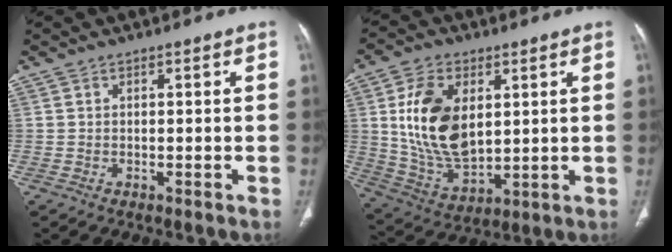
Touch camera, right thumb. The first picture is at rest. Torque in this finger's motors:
{"motor_torque": [1.73, 1.71, 1.74, 0.30, 0.49]}